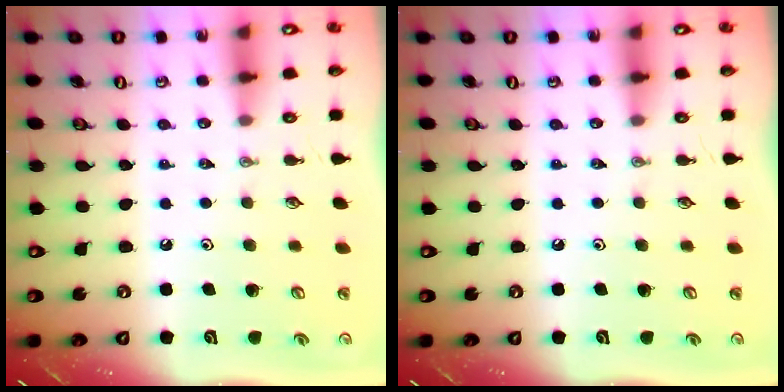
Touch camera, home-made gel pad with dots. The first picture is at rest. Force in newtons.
{"total": 0.0}